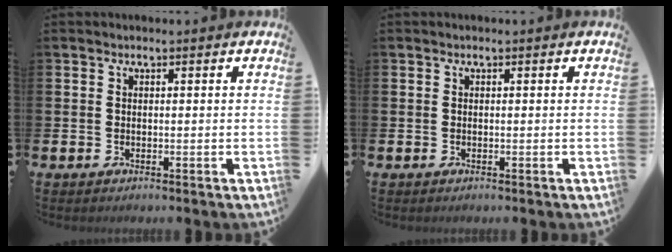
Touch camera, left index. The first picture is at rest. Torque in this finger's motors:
{"motor_torque": [0.00, 0.00, 0.00, 0.01]}